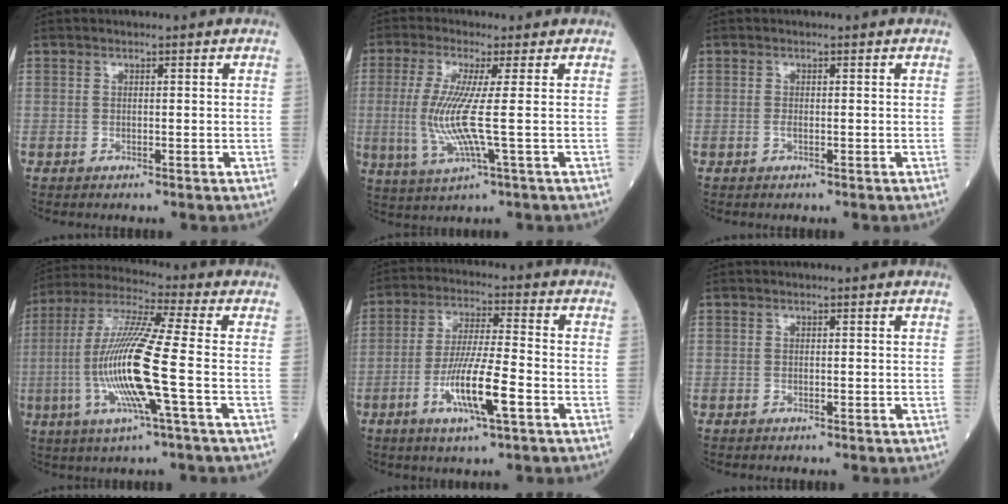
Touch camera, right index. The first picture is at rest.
{"total": 8.6, "force": [-0.4, -0.3, 8.6], "torque": [-0.197, -0.016, -0.013]}
{"total": 0.5, "force": [-0.2, 0.1, 0.4], "torque": [-0.010, 0.000, -0.005]}
{"total": 15.2, "force": [-3.1, -0.2, 14.9], "torque": [-0.310, -0.009, -0.069]}
{"total": 10.5, "force": [-3.9, 0.7, 9.7], "torque": [-0.187, -0.011, -0.072]}
{"total": 0.0}